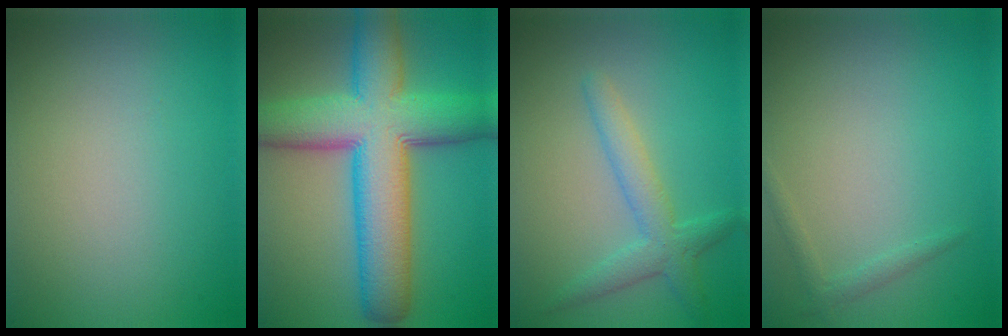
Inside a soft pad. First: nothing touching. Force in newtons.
{"total": 12.3, "press": 12.3, "slide": 0.3}
{"total": 2.1, "press": 2.1, "slide": 0.1}
{"total": 1.1, "press": 1.1, "slide": 0.0}